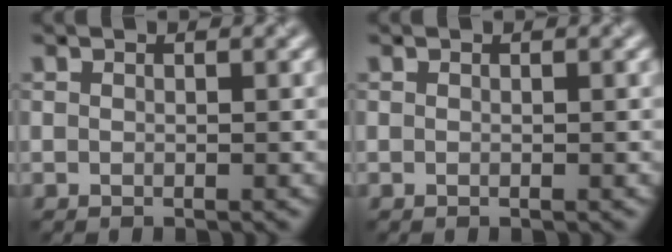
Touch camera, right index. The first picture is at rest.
{"total": 0.0}